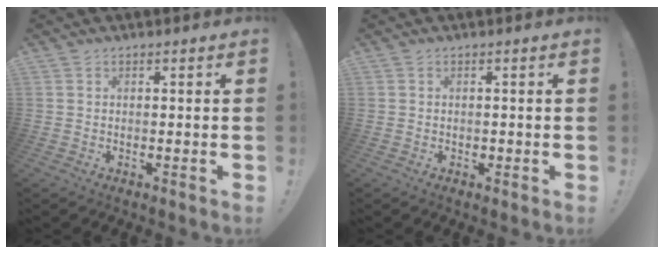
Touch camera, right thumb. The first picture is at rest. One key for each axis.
{"total": 0.6, "fx": -0.2, "fy": 0.6, "fz": 0.1, "tx": 0.000, "ty": 0.003, "tz": -0.003}